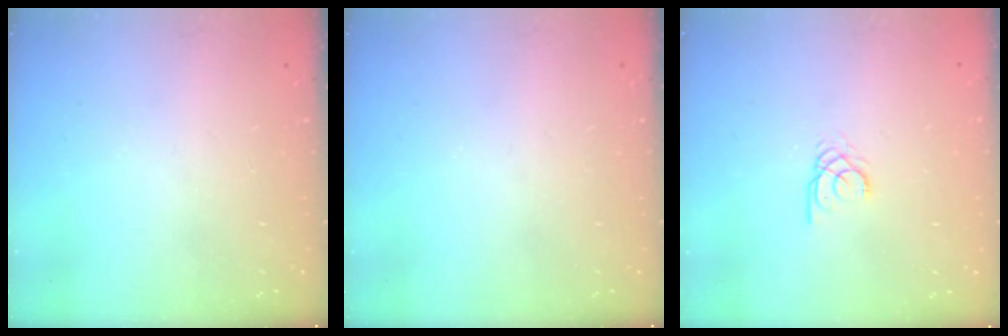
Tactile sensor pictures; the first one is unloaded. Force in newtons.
{"total": 0.0}
{"total": 2.0, "press": 2.0, "slide": 0.2}